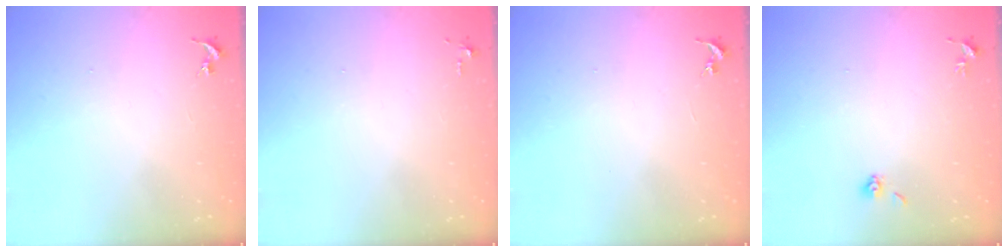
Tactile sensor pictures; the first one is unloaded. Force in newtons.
{"total": 3.8, "press": 3.8, "slide": 0.6}
{"total": 0.0}
{"total": 3.9, "press": 3.7, "slide": 1.3}